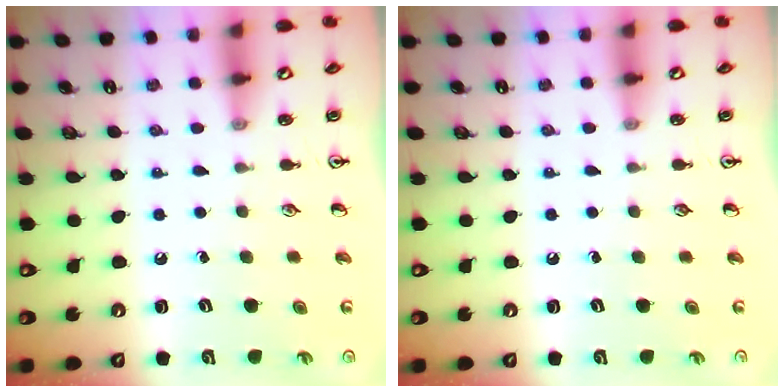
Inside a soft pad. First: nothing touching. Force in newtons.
{"total": 0.0}